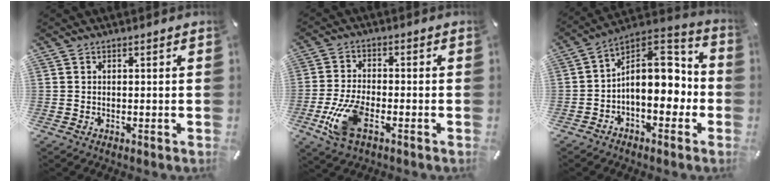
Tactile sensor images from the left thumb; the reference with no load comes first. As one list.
[{"total": 10.4, "force": [-3.8, 5.0, 8.3], "torque": [-0.178, 0.001, -0.066]}, {"total": 14.9, "force": [-0.9, 9.1, 11.8], "torque": [-0.162, 0.000, -0.016]}]